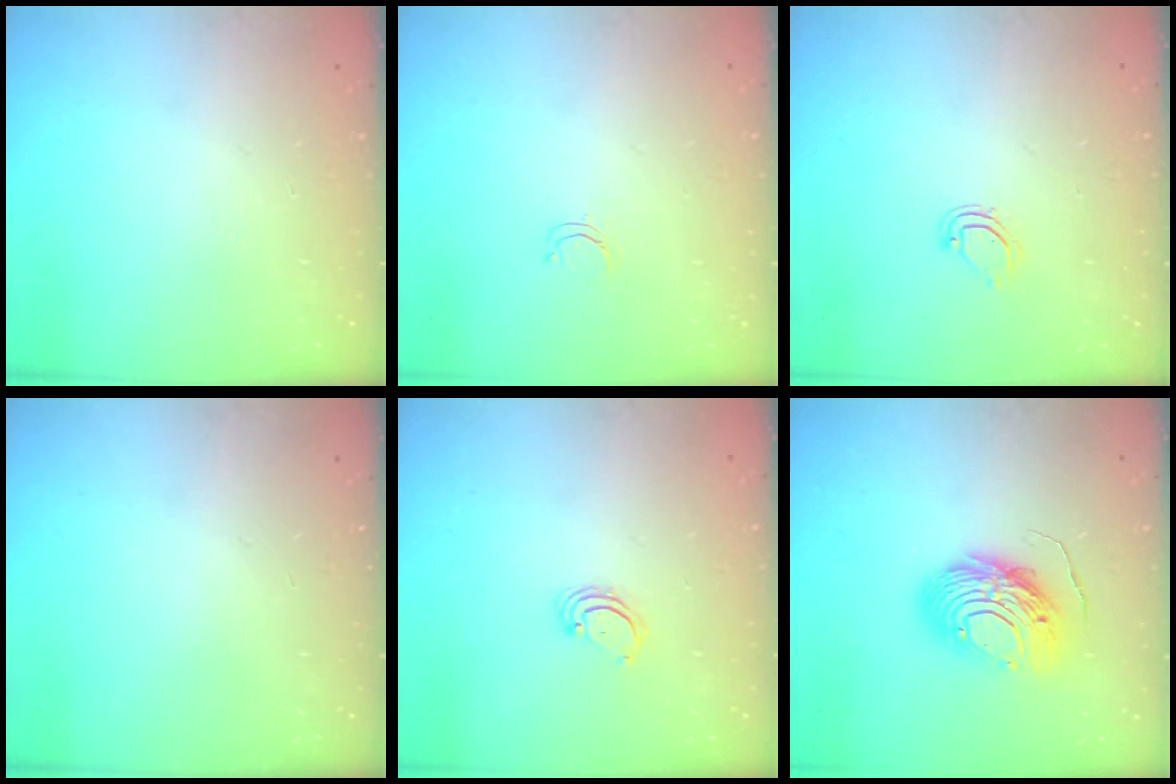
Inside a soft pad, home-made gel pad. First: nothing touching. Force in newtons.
{"total": 2.4, "press": 2.4, "slide": 0.2}
{"total": 4.3, "press": 4.3, "slide": 0.3}
{"total": 0.0}
{"total": 2.5, "press": 2.5, "slide": 0.2}
{"total": 12.0, "press": 11.9, "slide": 1.3}